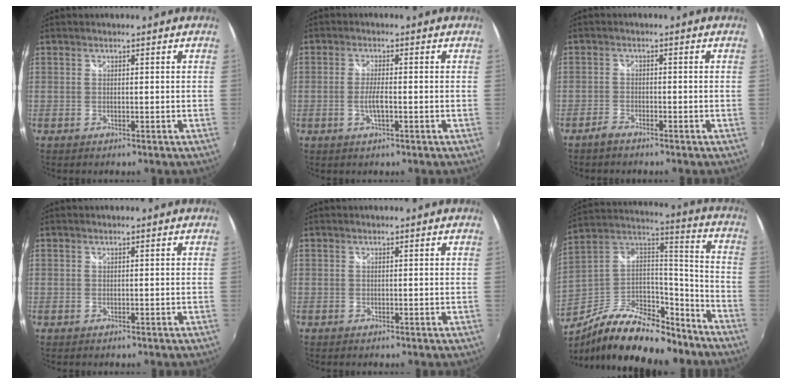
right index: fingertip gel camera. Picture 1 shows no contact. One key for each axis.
{"total": 3.1, "fx": -0.9, "fy": 0.4, "fz": 2.9, "tx": -0.058, "ty": -0.003, "tz": -0.018}
{"total": 2.3, "fx": -2.1, "fy": 0.6, "fz": 0.7, "tx": -0.026, "ty": -0.002, "tz": -0.042}
{"total": 0.0}
{"total": 0.0}
{"total": 24.9, "fx": -17.4, "fy": 10.8, "fz": 14.2, "tx": -0.267, "ty": 0.015, "tz": -0.271}